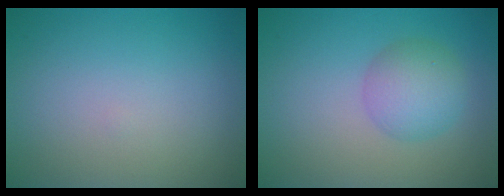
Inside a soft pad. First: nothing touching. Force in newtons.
{"total": 3.7, "press": 3.7, "slide": 0.2}